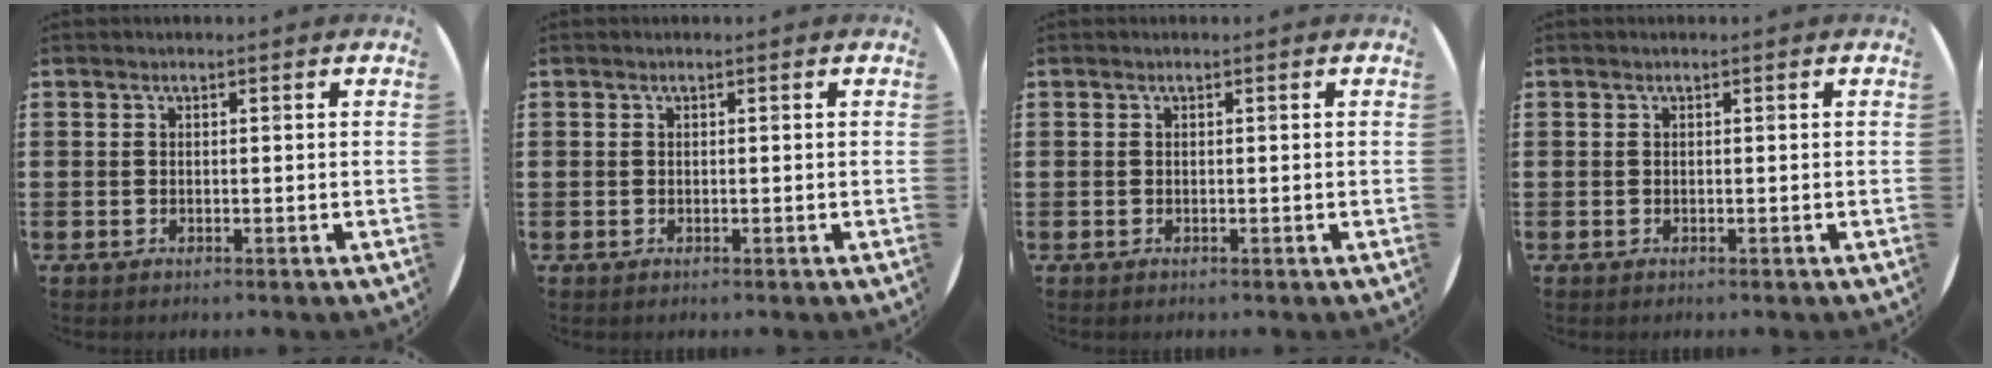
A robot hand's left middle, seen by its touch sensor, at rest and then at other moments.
{"total": 0.0}
{"total": 0.0}
{"total": 0.0}